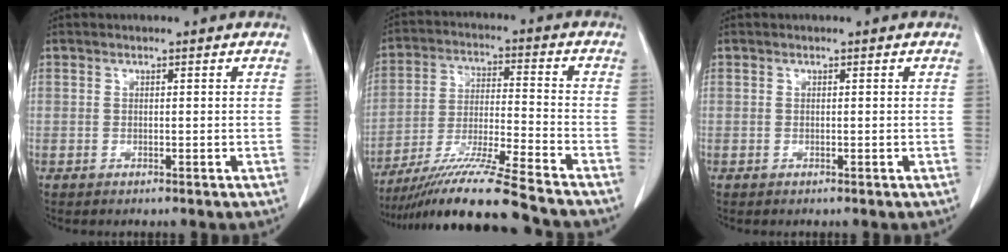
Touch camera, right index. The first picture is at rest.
{"total": 15.9, "force": [-13.4, -1.4, 8.4], "torque": [-0.161, -0.031, -0.236]}
{"total": 0.0}